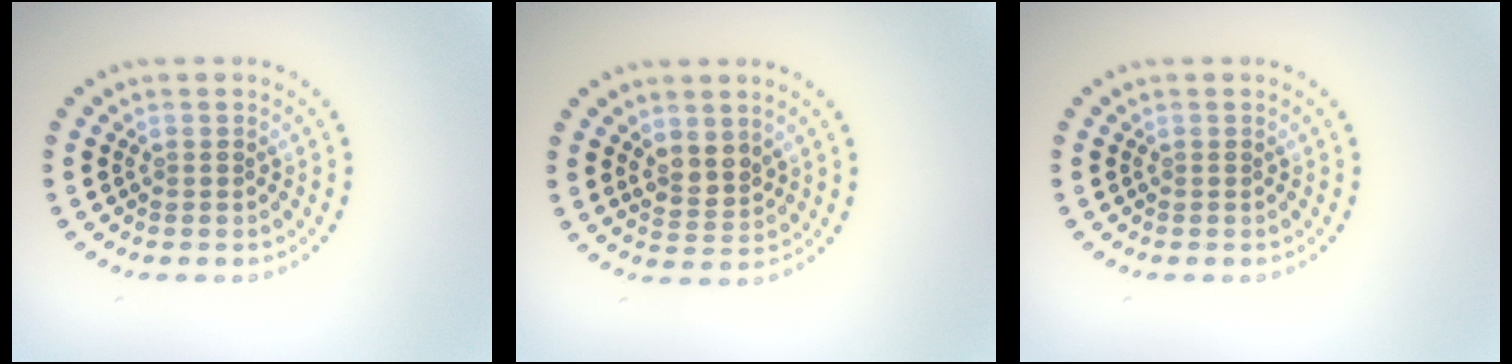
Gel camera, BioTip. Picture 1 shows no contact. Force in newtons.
{"total": 2.1, "press": 1.8, "slide": 1.1}
{"total": 0.0}